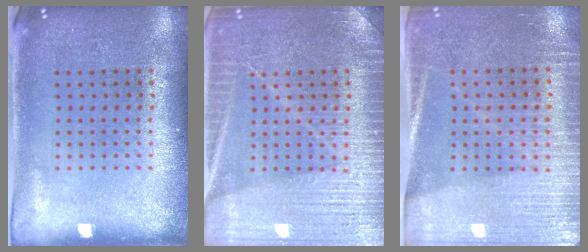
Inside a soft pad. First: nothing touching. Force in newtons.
{"total": 3.7, "press": 3.7, "slide": 0.6}
{"total": 3.3, "press": 2.9, "slide": 1.4}